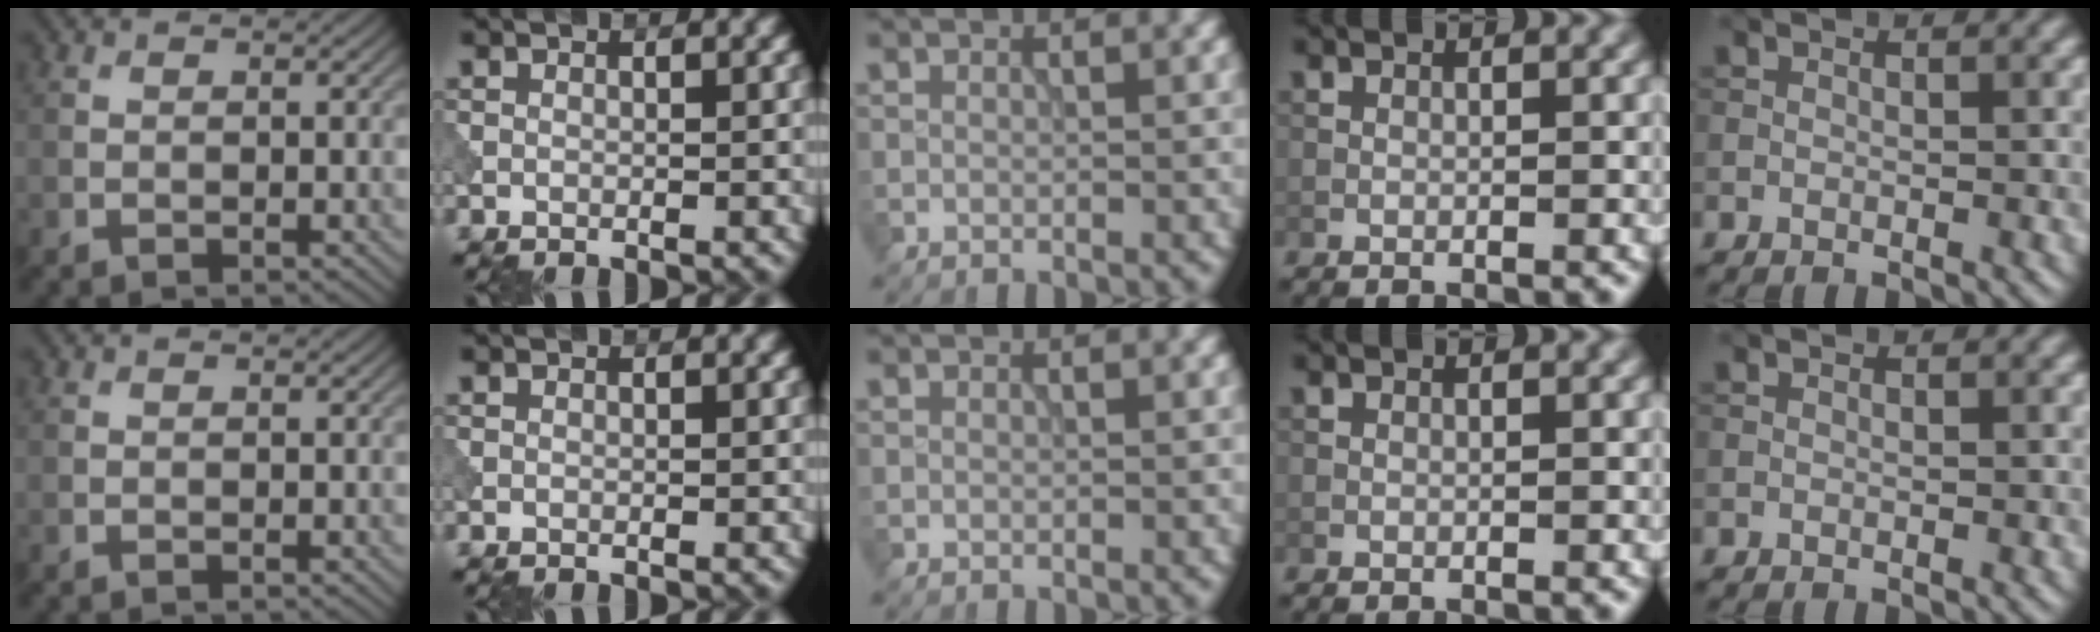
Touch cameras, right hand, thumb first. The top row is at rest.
{}